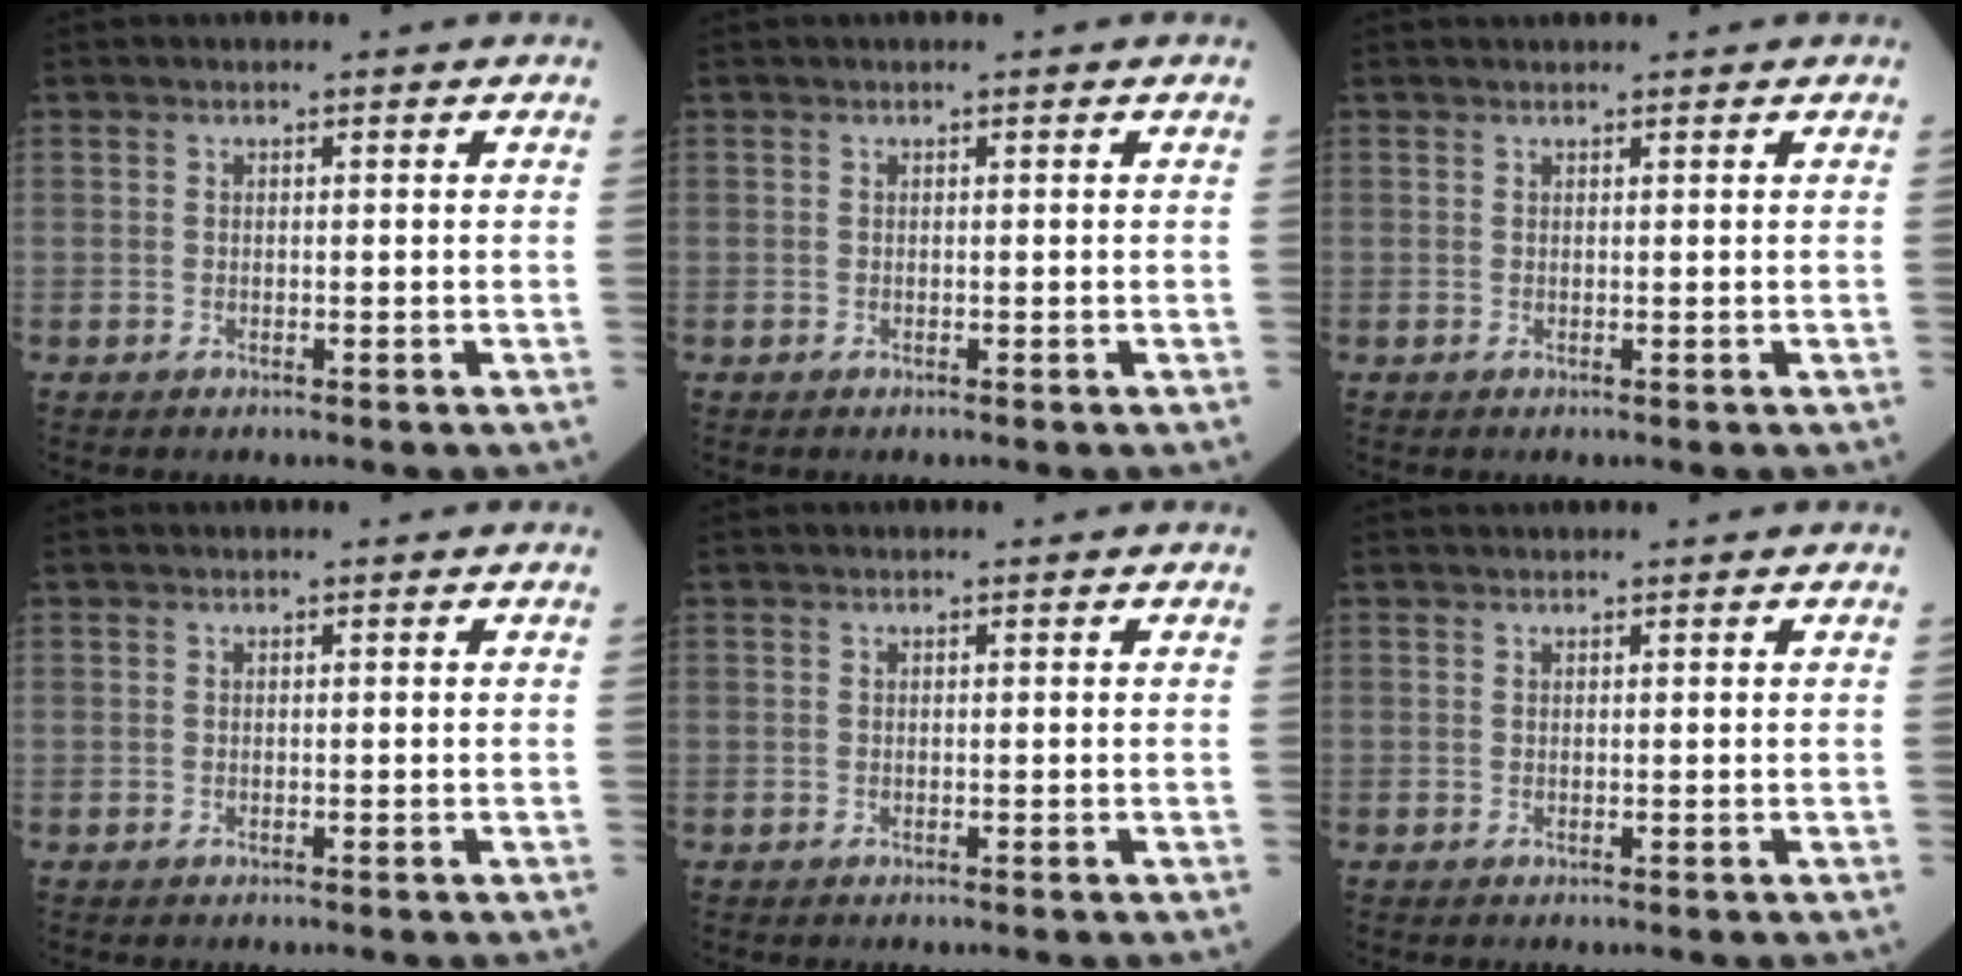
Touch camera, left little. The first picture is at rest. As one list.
[{"total": 0.0}, {"total": 1.8, "force": [1.7, 0.1, 0.5], "torque": [-0.007, 0.026, 0.029]}, {"total": 0.0}, {"total": 0.0}, {"total": 1.2, "force": [1.2, 0.0, 0.4], "torque": [-0.006, 0.022, 0.023]}]